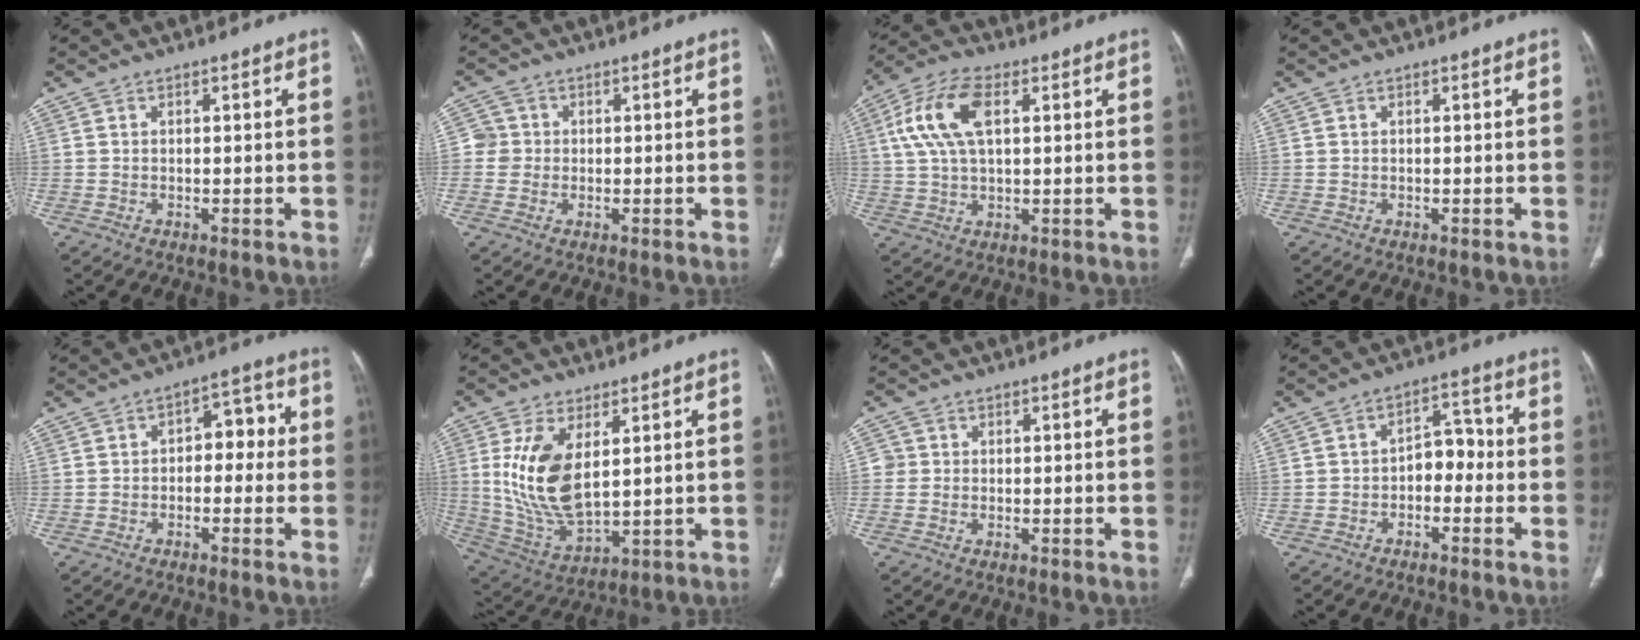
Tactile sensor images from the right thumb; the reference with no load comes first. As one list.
[{"total": 3.0, "force": [0.0, 3.0, 0.2], "torque": [0.019, 0.009, -0.004]}, {"total": 11.6, "force": [3.3, 5.8, 9.5], "torque": [-0.202, 0.017, 0.061]}, {"total": 0.0}, {"total": 6.7, "force": [-0.3, 4.2, 5.2], "torque": [-0.036, 0.033, -0.014]}, {"total": 14.6, "force": [3.7, 7.5, 12.1], "torque": [-0.237, -0.022, 0.090]}, {"total": 1.7, "force": [0.1, 1.7, 0.1], "torque": [0.009, 0.005, -0.002]}, {"total": 5.7, "force": [-1.7, 3.9, 3.9], "torque": [-0.033, 0.038, -0.035]}]